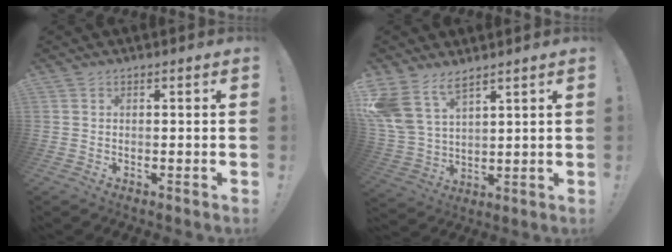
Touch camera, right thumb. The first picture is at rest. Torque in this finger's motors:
{"motor_torque": [-0.14, 1.22, 0.47, 0.44, 0.67]}